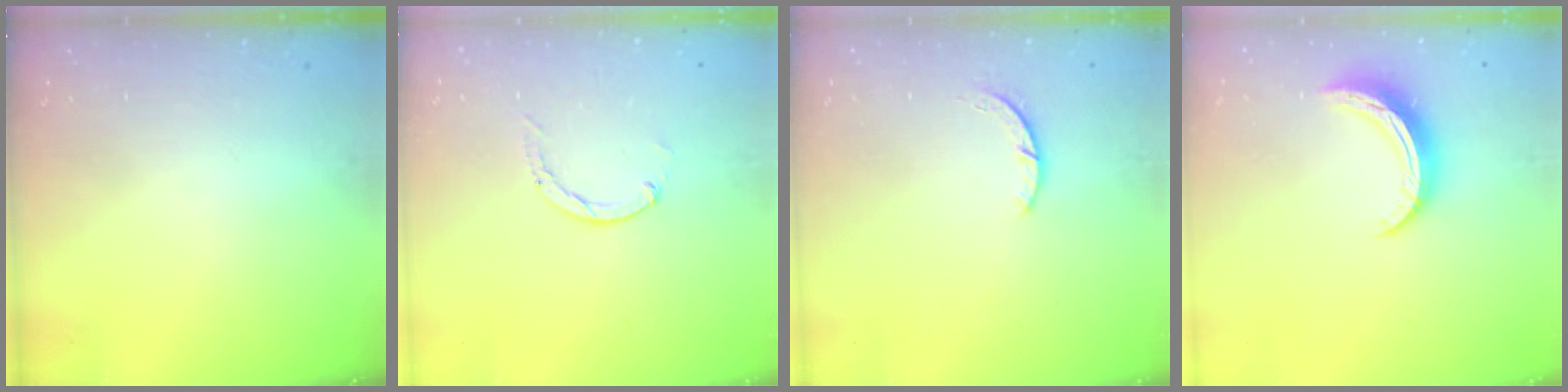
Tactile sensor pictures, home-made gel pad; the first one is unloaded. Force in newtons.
{"total": 0.0}
{"total": 2.4, "press": 2.4, "slide": 0.3}
{"total": 9.3, "press": 9.3, "slide": 0.3}